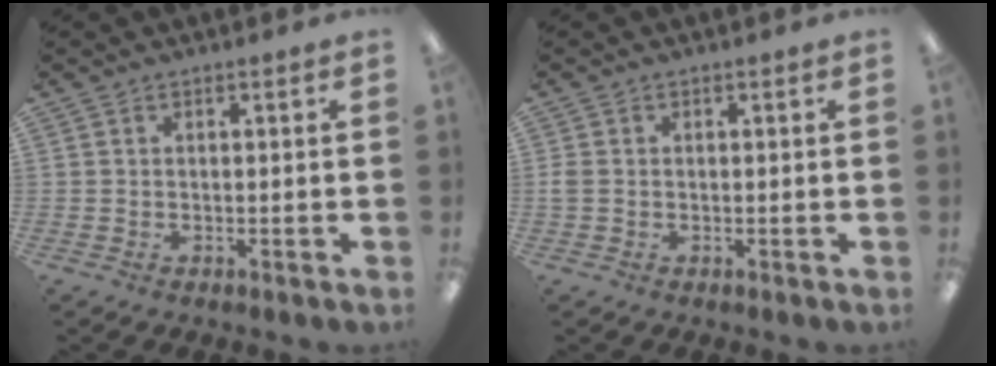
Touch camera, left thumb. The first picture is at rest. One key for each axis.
{"total": 1.5, "fx": -0.1, "fy": 1.2, "fz": 1.0, "tx": -0.018, "ty": 0.005, "tz": -0.002}